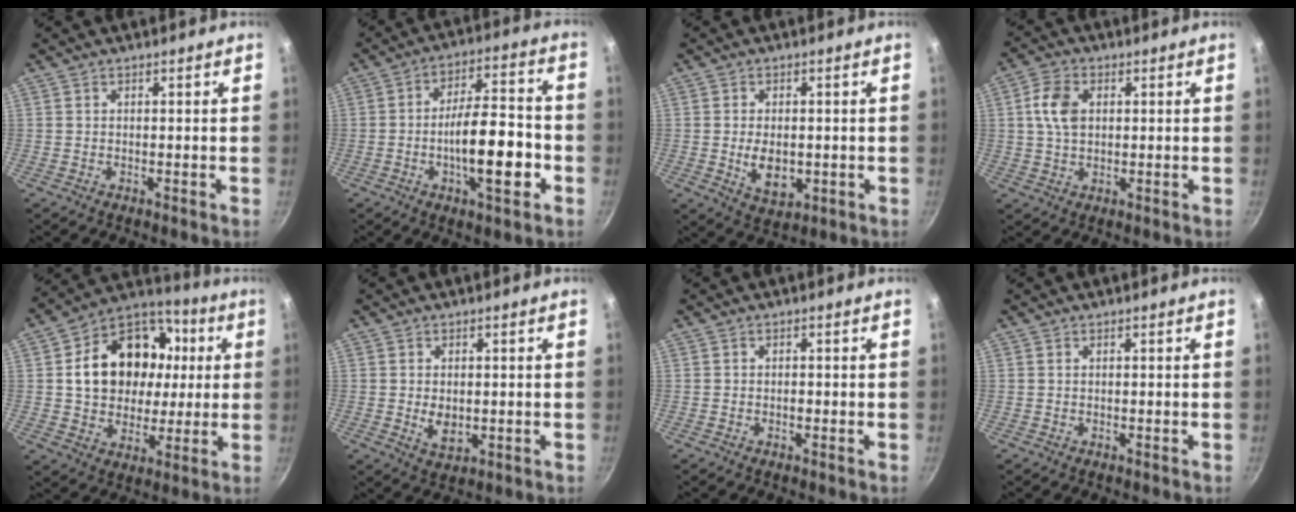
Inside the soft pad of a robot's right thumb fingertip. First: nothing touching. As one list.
[{"total": 14.1, "force": [-3.9, 5.1, 12.6], "torque": [-0.177, 0.037, -0.064]}, {"total": 6.7, "force": [-0.7, 4.3, 5.1], "torque": [-0.074, -0.007, 0.000]}, {"total": 6.6, "force": [1.2, 4.5, 4.8], "torque": [-0.083, 0.008, 0.019]}, {"total": 20.9, "force": [3.3, 16.5, 12.3], "torque": [-0.181, 0.028, 0.053]}, {"total": 4.2, "force": [-0.1, 2.8, 3.1], "torque": [-0.049, -0.012, 0.006]}, {"total": 0.7, "force": [-0.2, 0.5, 0.4], "torque": [-0.005, 0.003, -0.005]}, {"total": 0.0}]